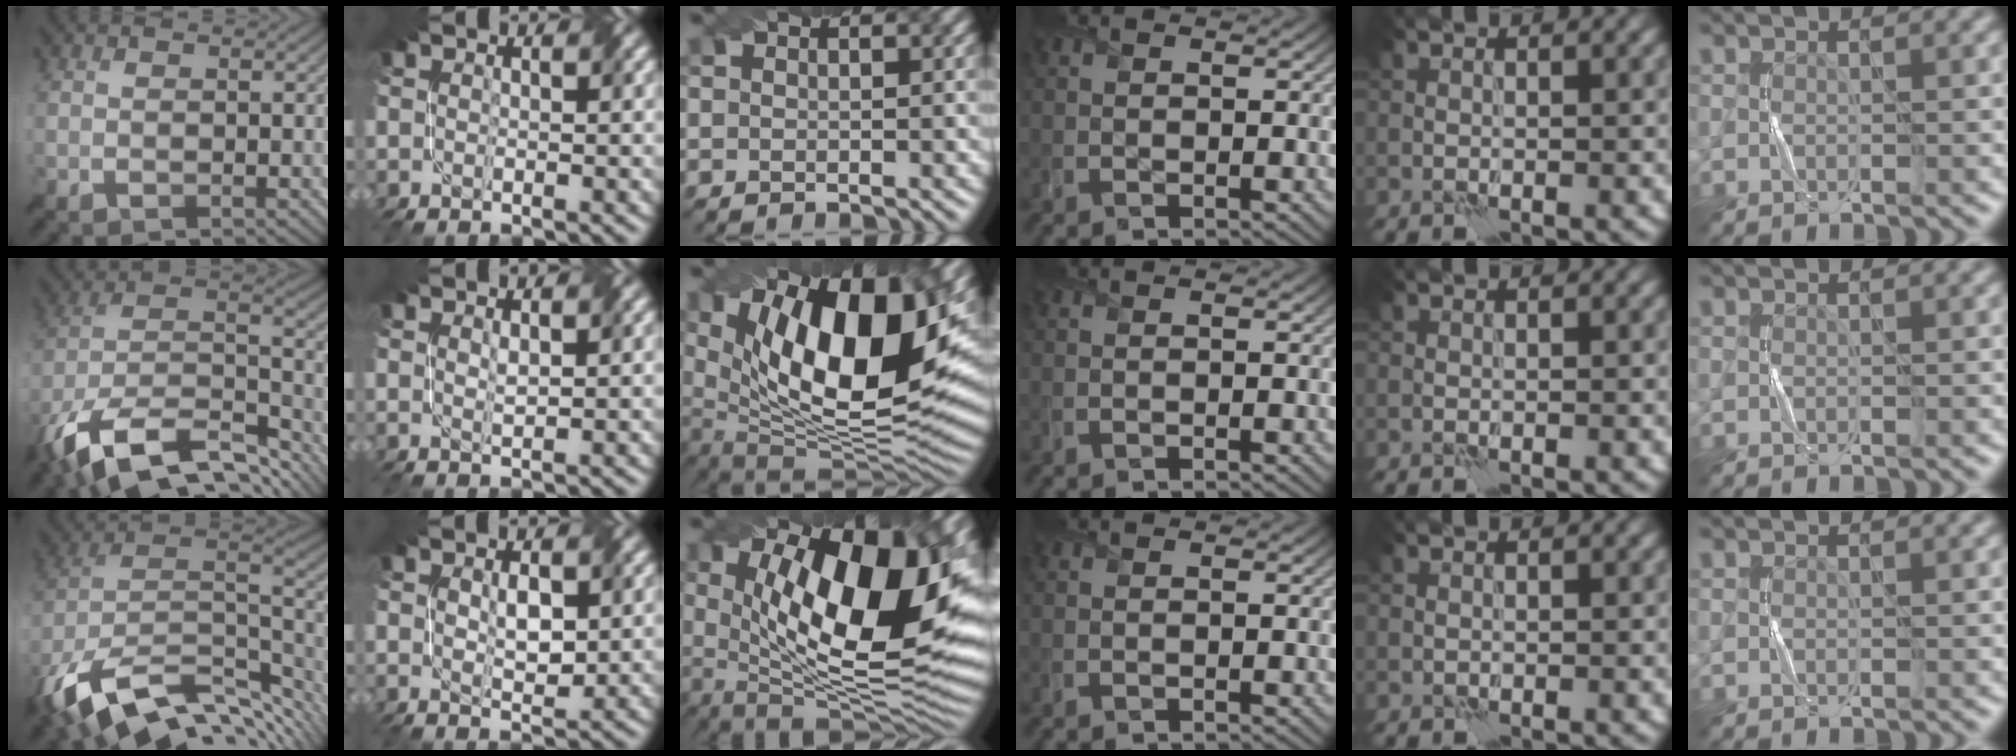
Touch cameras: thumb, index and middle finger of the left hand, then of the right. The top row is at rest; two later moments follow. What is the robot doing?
{"motion": "twist", "object": "screw"}